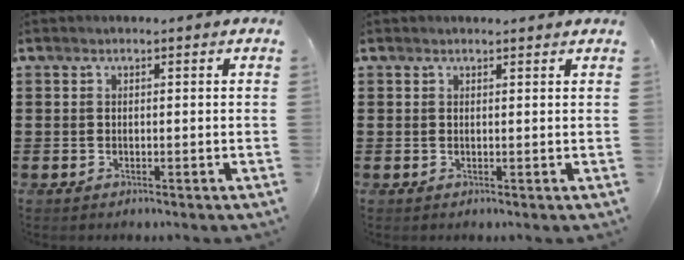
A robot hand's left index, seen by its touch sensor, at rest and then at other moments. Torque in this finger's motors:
{"motor_torque": [2.14, 0.00, -0.32, -0.06]}